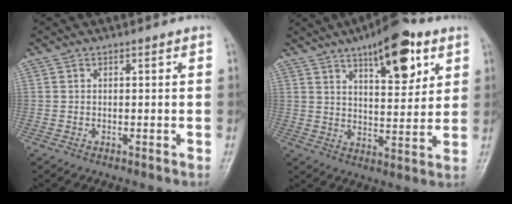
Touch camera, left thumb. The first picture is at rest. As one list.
[{"total": 14.1, "force": [7.5, 5.4, 10.6], "torque": [-0.123, -0.034, 0.111]}]